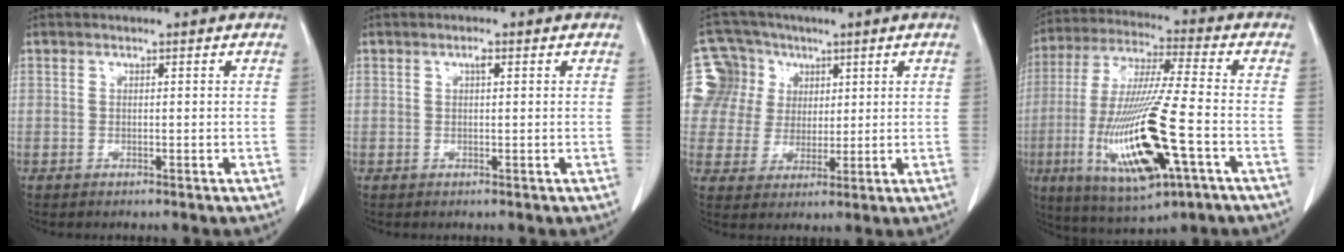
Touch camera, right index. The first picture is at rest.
{"total": 1.0, "force": [0.4, 0.3, 0.9], "torque": [-0.017, 0.003, 0.005]}
{"total": 10.7, "force": [3.7, 10.0, 1.0], "torque": [-0.032, 0.042, 0.073]}
{"total": 19.5, "force": [-6.0, 2.4, 18.5], "torque": [-0.392, -0.032, -0.099]}